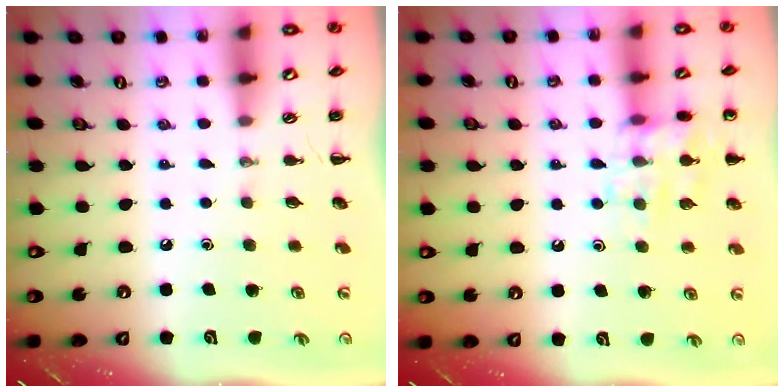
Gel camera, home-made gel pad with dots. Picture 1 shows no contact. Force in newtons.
{"total": 12.7, "press": 12.7, "slide": 0.7}